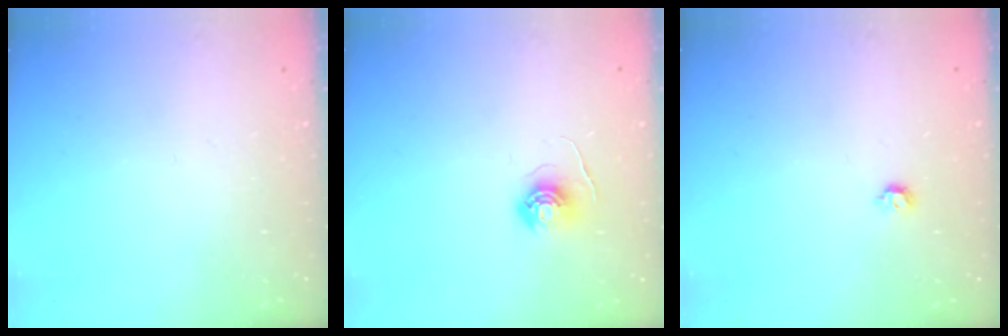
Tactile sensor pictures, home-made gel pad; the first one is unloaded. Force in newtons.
{"total": 5.8, "press": 5.8, "slide": 0.3}
{"total": 4.6, "press": 4.5, "slide": 0.9}